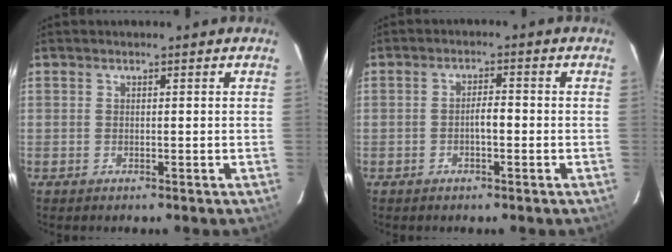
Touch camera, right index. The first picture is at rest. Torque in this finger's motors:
{"motor_torque": [0.36, 0.05, 0.05, 0.04]}